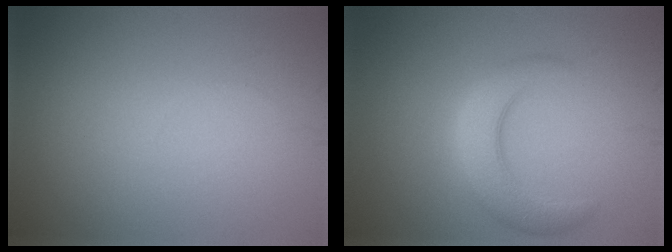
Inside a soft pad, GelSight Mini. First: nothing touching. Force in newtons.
{"total": 4.4, "press": 4.4, "slide": 0.3}